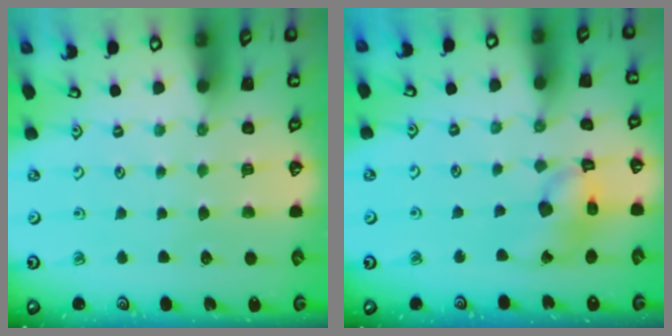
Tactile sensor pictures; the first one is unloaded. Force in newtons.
{"total": 12.4, "press": 12.2, "slide": 1.7}